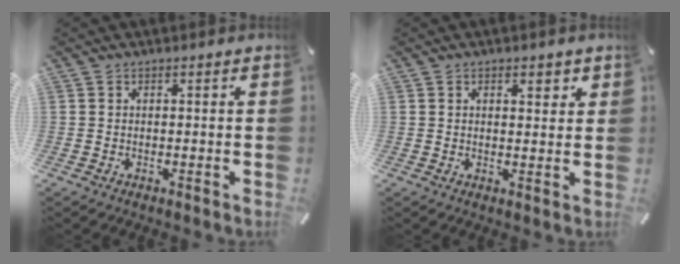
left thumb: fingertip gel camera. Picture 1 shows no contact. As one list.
[{"total": 2.6, "force": [1.4, 1.6, 1.4], "torque": [-0.016, -0.002, 0.020]}]